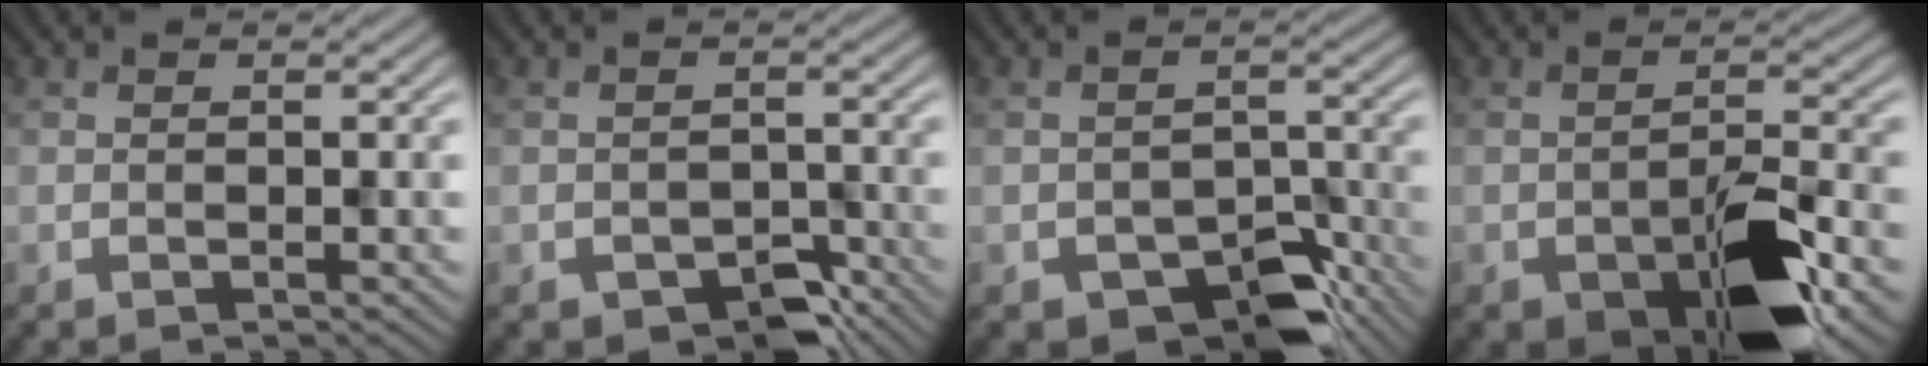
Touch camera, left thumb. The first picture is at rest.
{"total": 4.0, "force": [-2.6, 2.3, 2.1], "torque": [-0.031, -0.007, -0.040]}
{"total": 7.1, "force": [-4.6, 3.8, 3.9], "torque": [-0.050, -0.013, -0.073]}
{"total": 9.8, "force": [-4.5, 4.1, 7.7], "torque": [-0.131, -0.012, -0.063]}